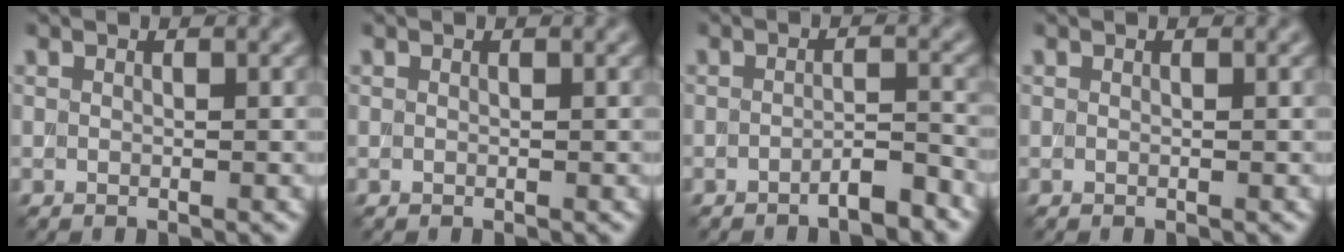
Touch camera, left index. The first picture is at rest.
{"total": 0.0}
{"total": 2.5, "force": [-1.7, 0.4, 1.8], "torque": [-0.022, 0.008, -0.033]}
{"total": 0.0}